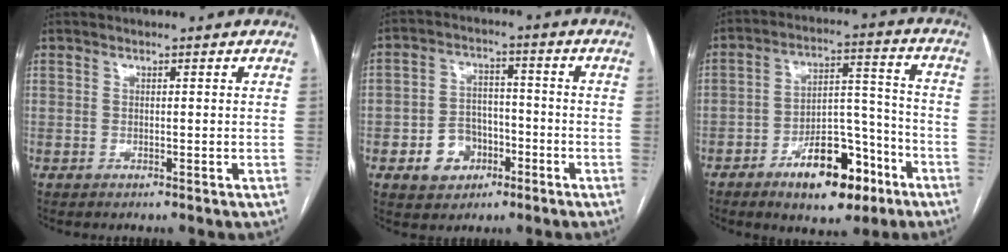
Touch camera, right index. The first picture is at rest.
{"total": 7.1, "force": [-2.8, 5.8, 3.0], "torque": [-0.056, 0.020, -0.037]}
{"total": 13.2, "force": [-7.4, 5.6, 9.3], "torque": [-0.135, 0.024, -0.110]}